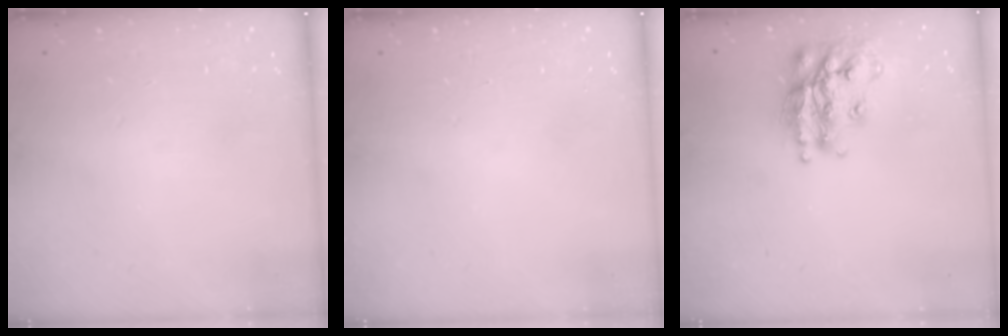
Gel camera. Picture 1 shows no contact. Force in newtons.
{"total": 0.0}
{"total": 17.9, "press": 17.8, "slide": 1.3}